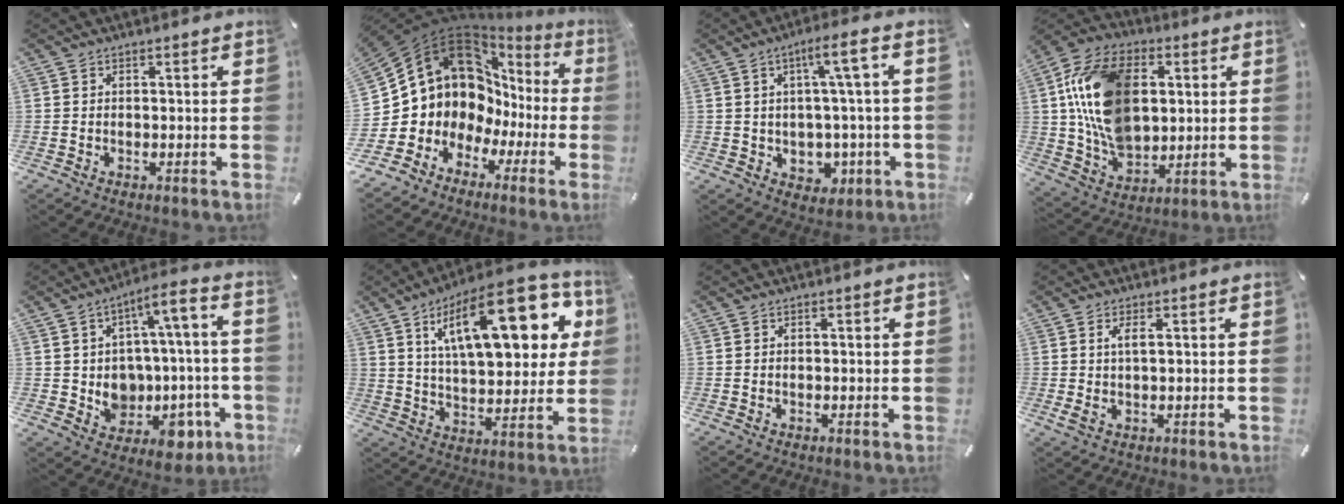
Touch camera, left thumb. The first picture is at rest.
{"total": 13.8, "force": [5.7, 11.4, 5.3], "torque": [-0.112, -0.077, 0.115]}
{"total": 9.5, "force": [1.5, 5.2, 7.9], "torque": [-0.105, -0.008, 0.021]}
{"total": 20.5, "force": [4.0, 14.2, 14.2], "torque": [-0.302, 0.002, 0.075]}
{"total": 10.8, "force": [-0.1, 8.3, 6.9], "torque": [-0.075, -0.017, 0.006]}
{"total": 24.7, "force": [10.3, 10.6, 19.8], "torque": [-0.308, -0.032, 0.157]}
{"total": 0.0}
{"total": 3.6, "force": [0.9, 1.0, 3.3], "torque": [-0.074, -0.003, 0.013]}